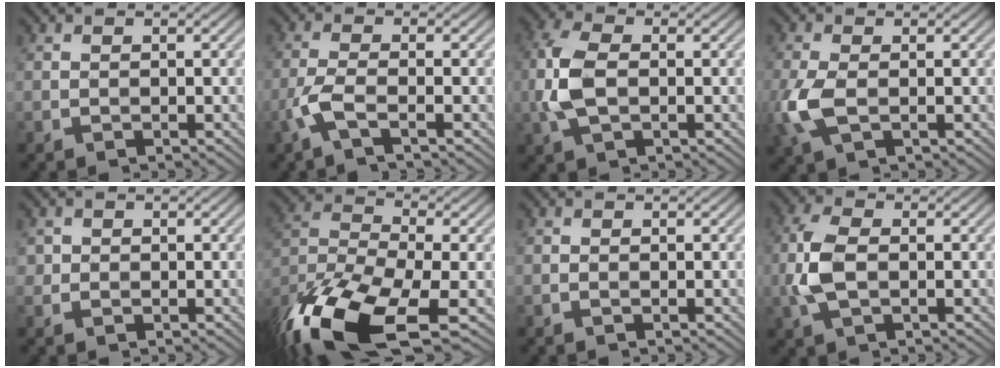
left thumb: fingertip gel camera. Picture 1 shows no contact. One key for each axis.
{"total": 3.6, "fx": -1.9, "fy": 0.6, "fz": 3.0, "tx": -0.071, "ty": 0.003, "tz": -0.053}
{"total": 6.0, "fx": -0.4, "fy": 3.3, "fz": 5.0, "tx": -0.137, "ty": 0.005, "tz": -0.015}
{"total": 5.1, "fx": -1.0, "fy": 2.6, "fz": 4.2, "tx": -0.117, "ty": -0.005, "tz": -0.021}
{"total": 0.8, "fx": 0.1, "fy": 0.8, "fz": 0.1, "tx": -0.001, "ty": -0.002, "tz": 0.000}
{"total": 17.9, "fx": -11.3, "fy": 6.7, "fz": 12.1, "tx": -0.313, "ty": -0.045, "tz": -0.193}
{"total": 0.0}
{"total": 5.2, "fx": -0.5, "fy": 2.7, "fz": 4.4, "tx": -0.120, "ty": 0.003, "tz": -0.015}